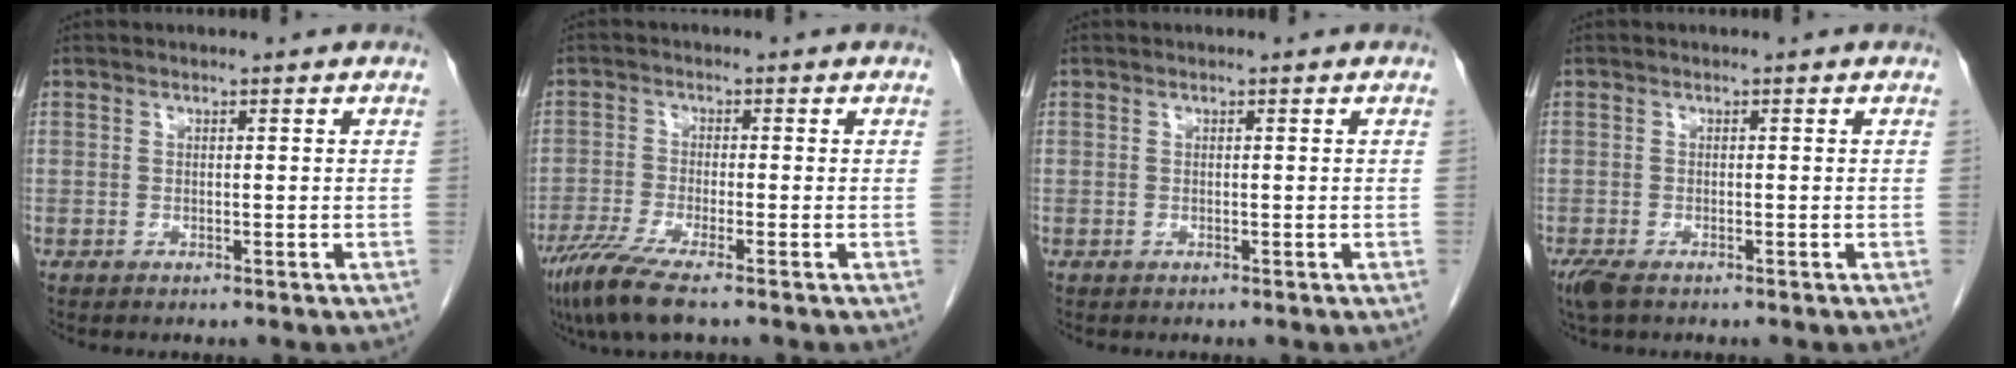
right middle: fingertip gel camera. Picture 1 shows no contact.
{"total": 6.8, "force": [-4.9, 0.1, 4.7], "torque": [-0.091, -0.021, -0.094]}
{"total": 0.0}
{"total": 3.1, "force": [-2.2, 1.0, 2.0], "torque": [-0.048, -0.011, -0.037]}